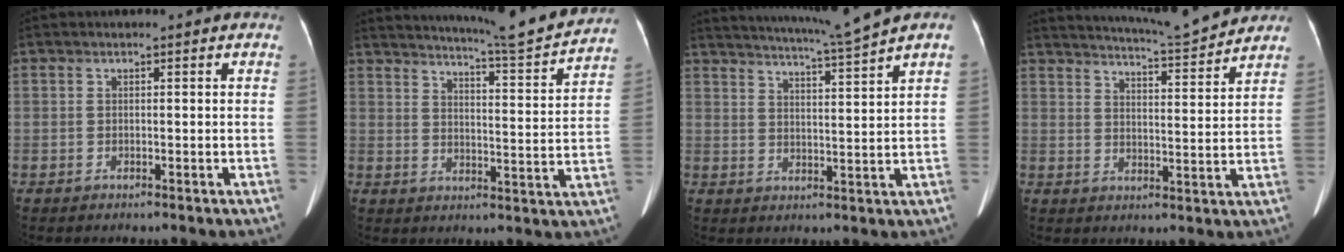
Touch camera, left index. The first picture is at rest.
{"total": 13.2, "force": [12.4, -0.7, 4.4], "torque": [-0.076, -0.029, 0.162]}
{"total": 8.9, "force": [7.6, -2.4, 3.8], "torque": [-0.068, -0.017, 0.120]}
{"total": 10.8, "force": [10.3, -0.6, 3.2], "torque": [-0.058, -0.005, 0.145]}